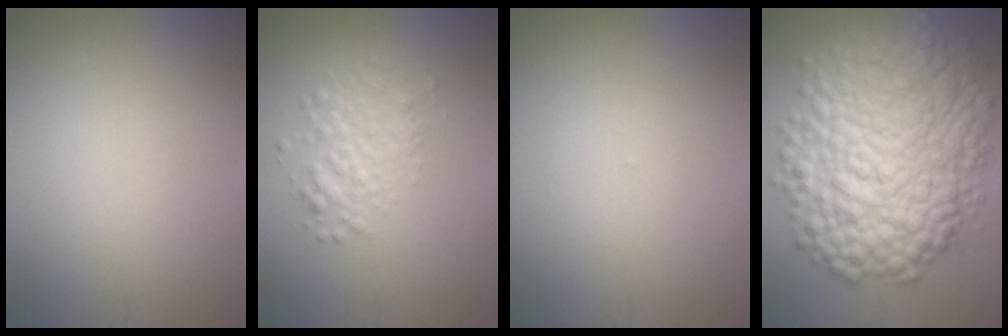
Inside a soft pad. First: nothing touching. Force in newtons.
{"total": 3.1, "press": 3.1, "slide": 0.1}
{"total": 0.0}
{"total": 11.8, "press": 11.8, "slide": 0.1}